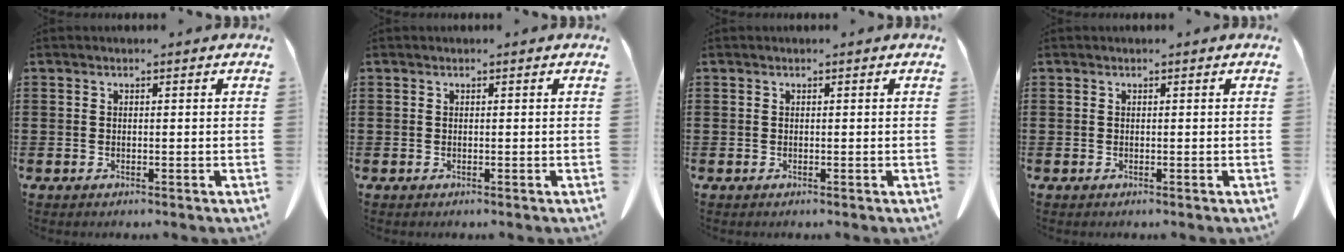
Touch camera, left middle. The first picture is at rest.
{"total": 0.0}
{"total": 0.0}
{"total": 0.0}